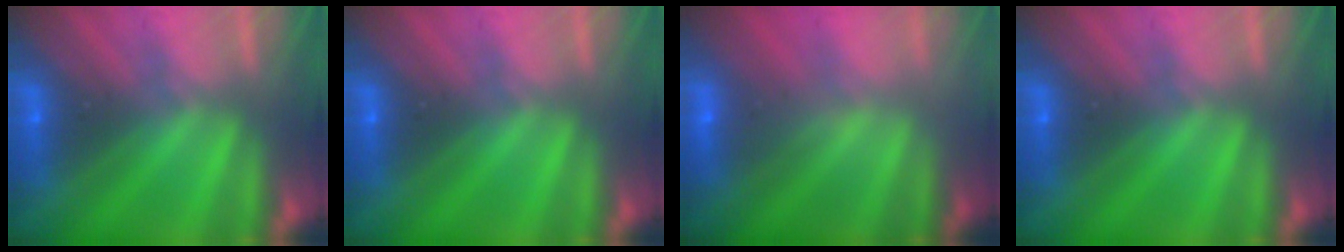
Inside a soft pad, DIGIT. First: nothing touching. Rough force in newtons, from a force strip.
{"total": 0.0}
{"total": 2.2}
{"total": 0.0}